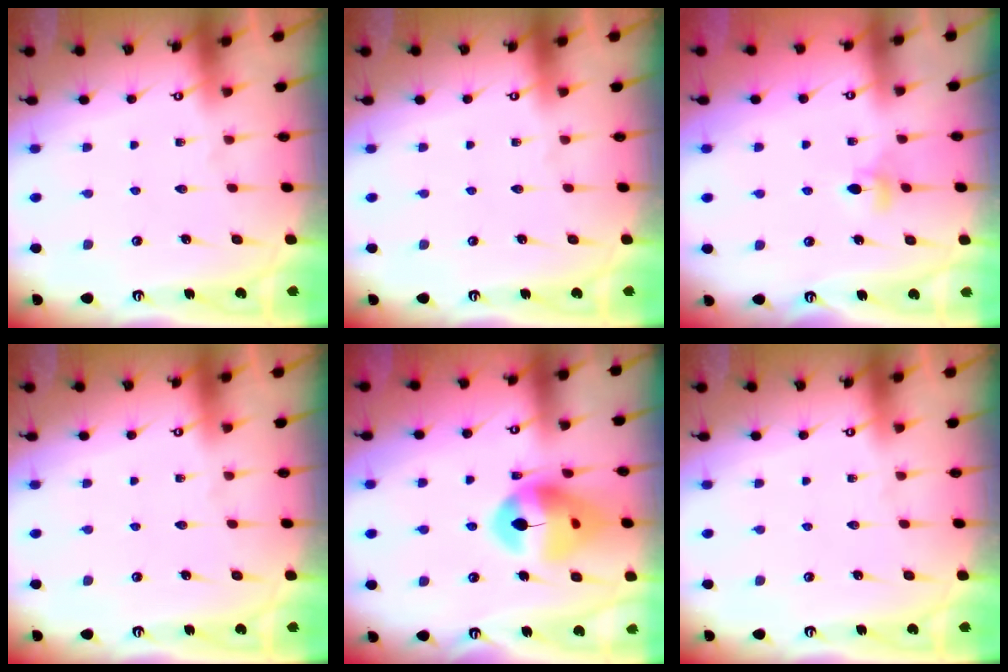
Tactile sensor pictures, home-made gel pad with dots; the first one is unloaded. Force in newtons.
{"total": 0.0}
{"total": 4.0, "press": 3.9, "slide": 0.6}
{"total": 0.0}
{"total": 15.2, "press": 15.0, "slide": 2.3}
{"total": 0.0}